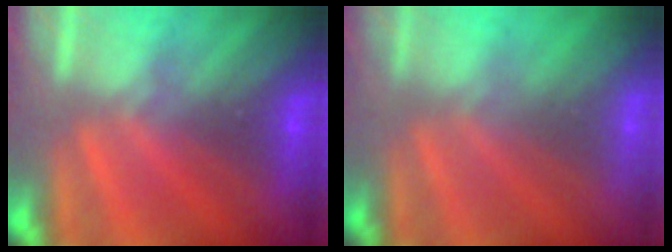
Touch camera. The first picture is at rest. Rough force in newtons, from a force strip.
{"total": 2.6}